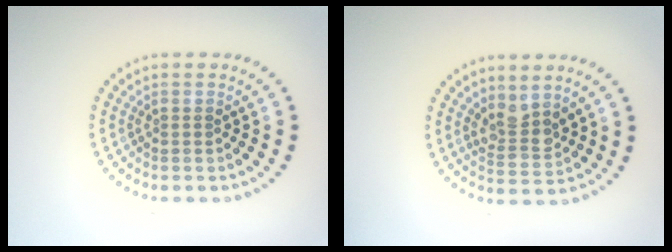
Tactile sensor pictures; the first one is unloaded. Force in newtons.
{"total": 2.5, "press": 2.2, "slide": 1.3}